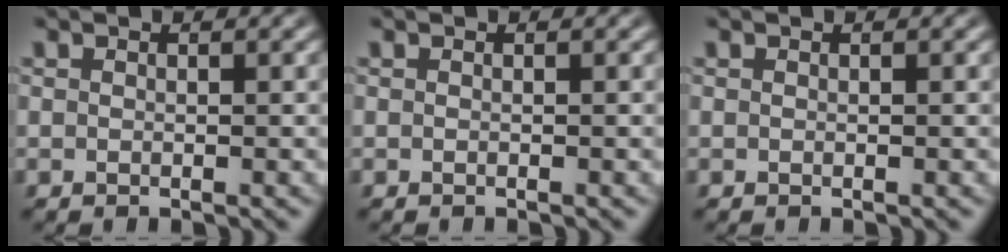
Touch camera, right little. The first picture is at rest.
{"total": 0.0}
{"total": 0.0}